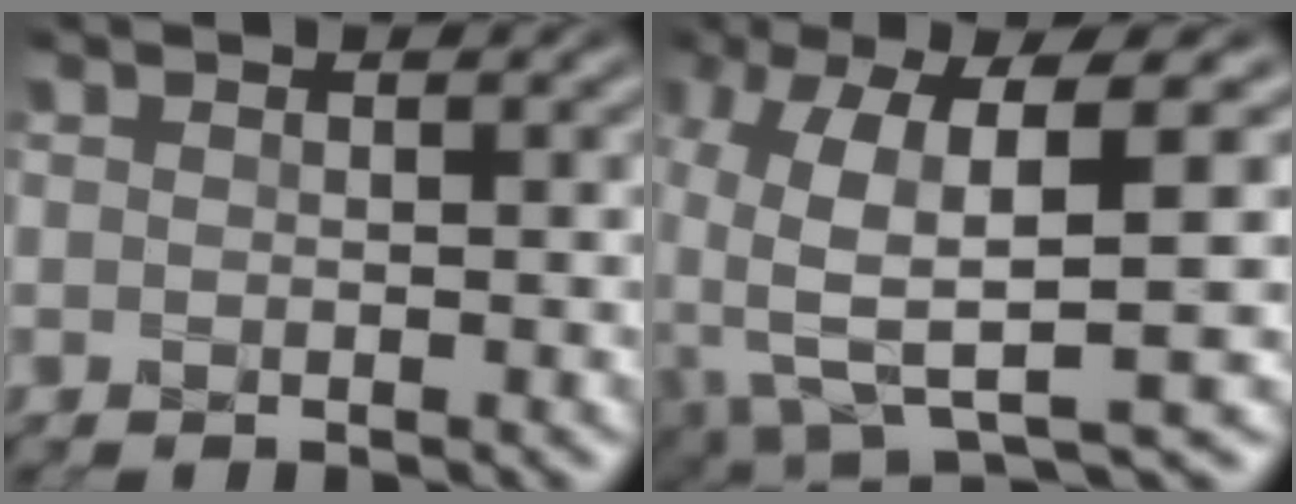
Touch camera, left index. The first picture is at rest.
{"total": 9.0, "force": [-0.7, 2.8, 8.5], "torque": [-0.173, -0.008, -0.013]}